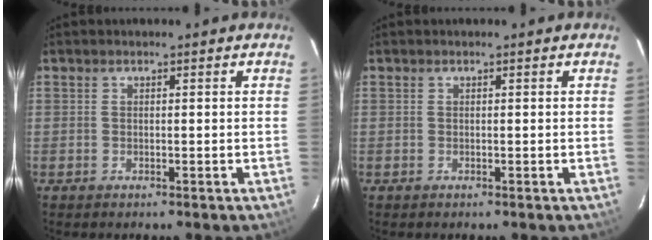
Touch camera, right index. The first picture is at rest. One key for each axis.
{"total": 0.0}